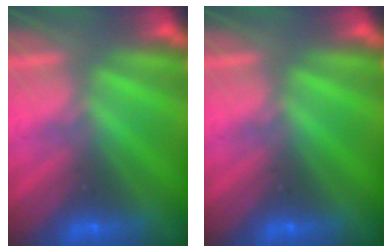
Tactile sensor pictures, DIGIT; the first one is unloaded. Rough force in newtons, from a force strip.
{"total": 0.0}